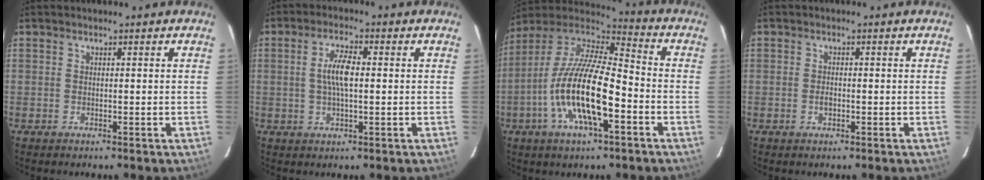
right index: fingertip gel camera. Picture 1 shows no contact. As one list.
[{"total": 5.4, "force": [0.3, 1.7, 5.1], "torque": [-0.100, 0.007, 0.008]}, {"total": 19.1, "force": [-6.3, 5.9, 17.1], "torque": [-0.332, -0.015, -0.126]}, {"total": 1.3, "force": [-0.4, 0.9, 0.9], "torque": [-0.017, 0.002, -0.007]}]